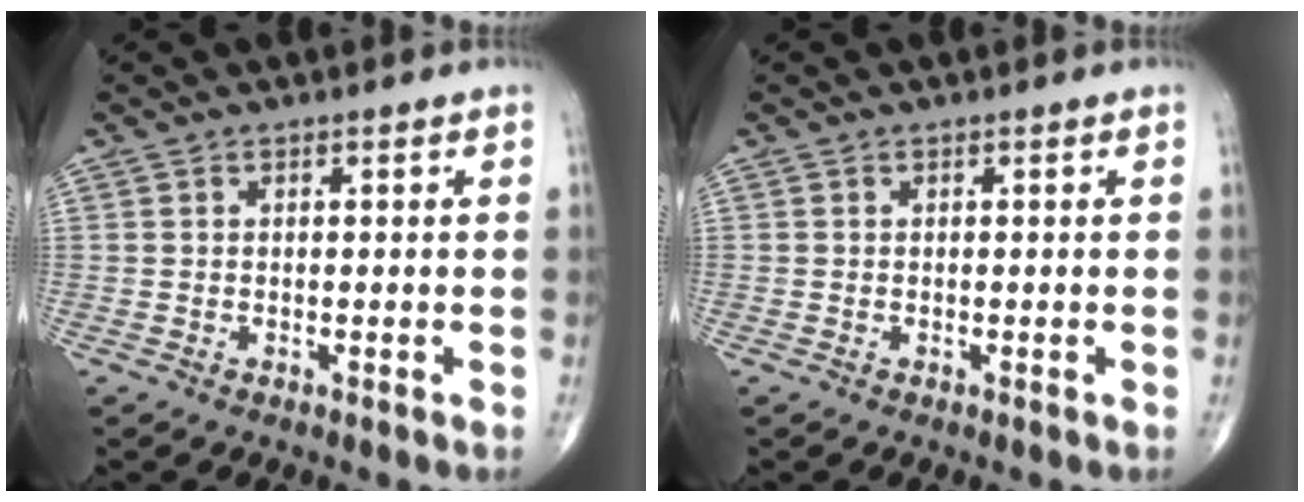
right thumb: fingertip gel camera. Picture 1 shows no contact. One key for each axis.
{"total": 0.0}